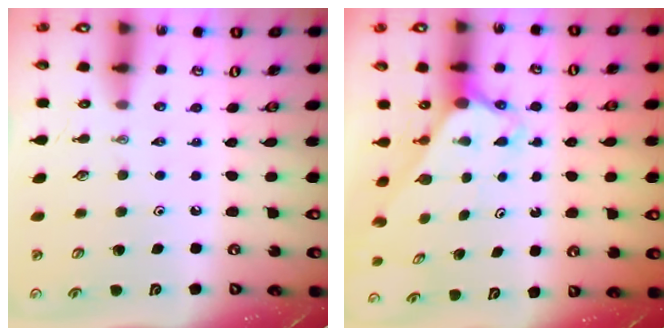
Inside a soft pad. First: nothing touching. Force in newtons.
{"total": 2.6, "press": 2.6, "slide": 0.2}